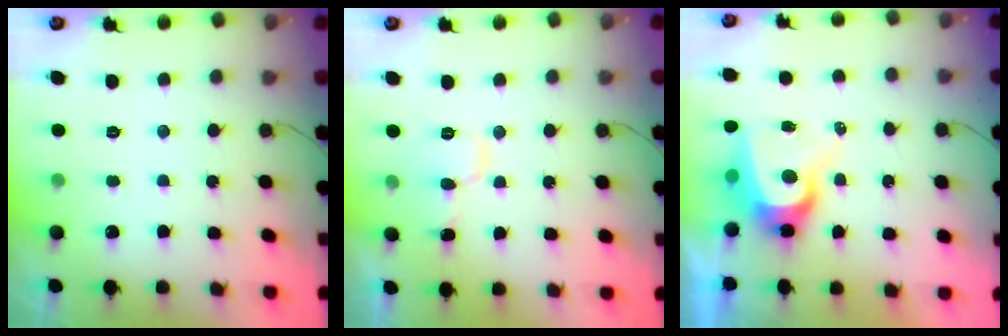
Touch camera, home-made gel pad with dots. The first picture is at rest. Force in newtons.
{"total": 8.5, "press": 8.5, "slide": 0.7}
{"total": 9.0, "press": 8.9, "slide": 0.9}